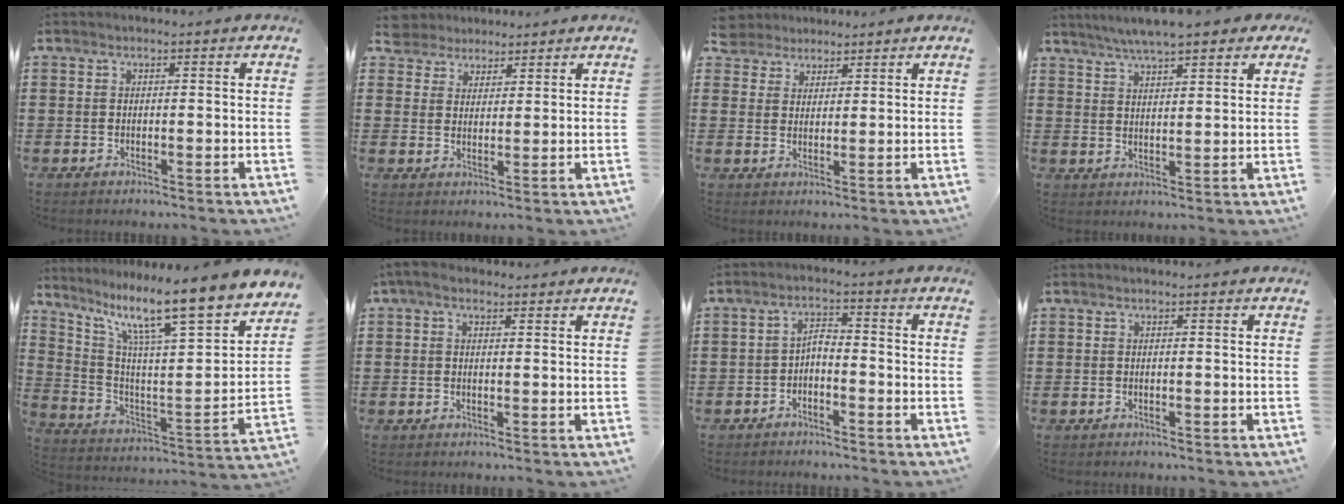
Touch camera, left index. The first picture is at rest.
{"total": 4.1, "force": [3.5, 2.1, -0.2], "torque": [-0.017, 0.000, 0.067]}
{"total": 3.4, "force": [2.9, 1.7, -0.4], "torque": [-0.010, 0.001, 0.055]}
{"total": 5.1, "force": [4.4, 0.6, 2.5], "torque": [-0.062, -0.006, 0.078]}
{"total": 11.6, "force": [8.5, 1.0, 7.8], "torque": [-0.162, -0.072, 0.129]}
{"total": 2.0, "force": [1.0, 1.1, 1.4], "torque": [-0.030, 0.007, 0.018]}
{"total": 2.4, "force": [-1.7, 0.6, 1.5], "torque": [-0.033, 0.011, -0.038]}
{"total": 0.0}